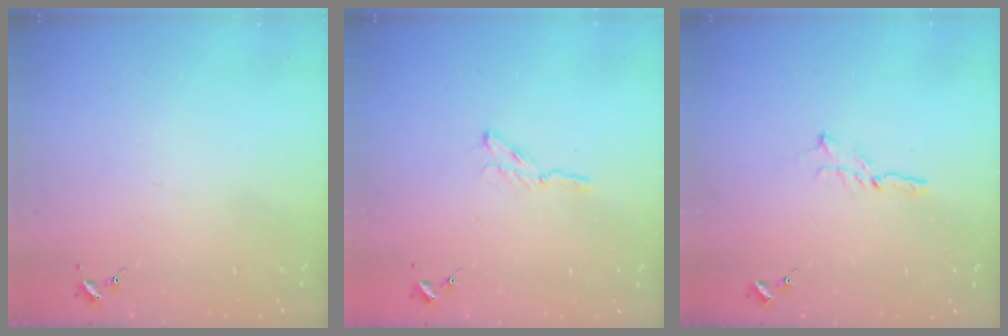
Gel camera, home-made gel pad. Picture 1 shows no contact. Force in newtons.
{"total": 2.9, "press": 2.9, "slide": 0.3}
{"total": 3.5, "press": 3.5, "slide": 0.1}